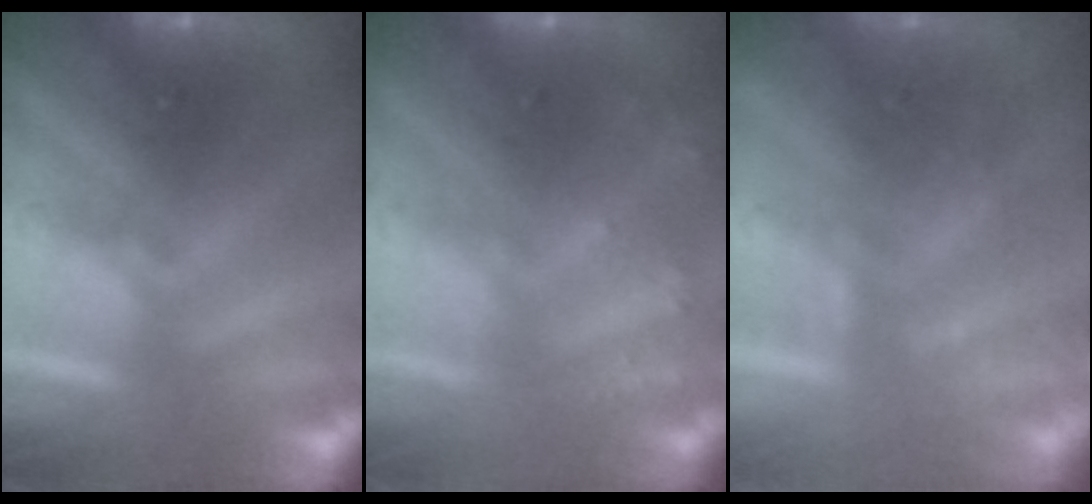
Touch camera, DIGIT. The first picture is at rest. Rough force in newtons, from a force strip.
{"total": 2.2}
{"total": 2.3}